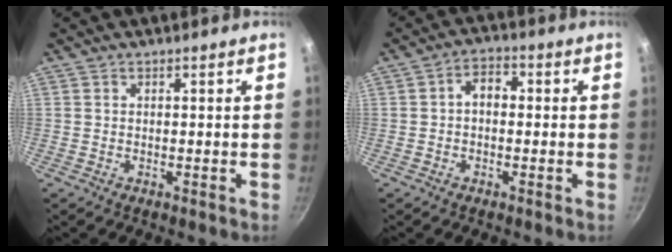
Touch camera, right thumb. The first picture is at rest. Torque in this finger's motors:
{"motor_torque": [0.20, 1.40, 0.71, -0.52, 0.00]}